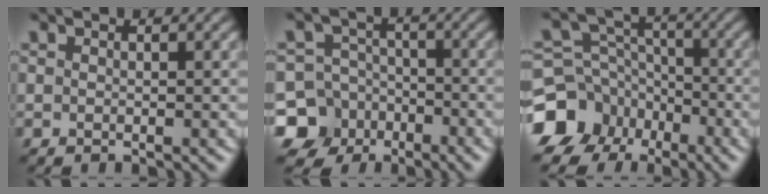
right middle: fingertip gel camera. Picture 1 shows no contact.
{"total": 9.7, "force": [-5.5, 7.8, 1.7], "torque": [-0.029, -0.027, -0.126]}
{"total": 11.0, "force": [-6.7, 8.4, 2.4], "torque": [-0.062, -0.021, -0.133]}